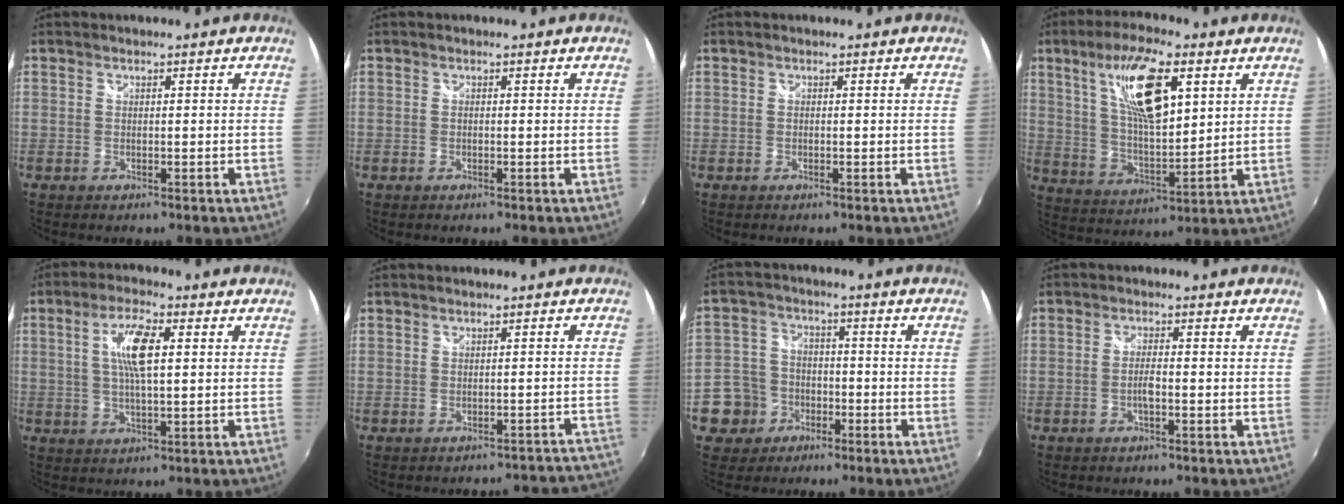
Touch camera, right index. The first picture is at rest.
{"total": 0.0}
{"total": 0.0}
{"total": 15.0, "force": [6.6, 4.9, 12.6], "torque": [-0.227, 0.008, 0.128]}
{"total": 7.8, "force": [1.7, 2.2, 7.3], "torque": [-0.138, 0.006, 0.032]}
{"total": 9.3, "force": [-9.1, 2.0, 0.2], "torque": [0.023, 0.035, -0.096]}
{"total": 9.4, "force": [-3.8, 8.3, 2.3], "torque": [-0.083, 0.021, -0.065]}
{"total": 2.1, "force": [-0.8, 0.3, 1.9], "torque": [-0.039, 0.000, -0.015]}